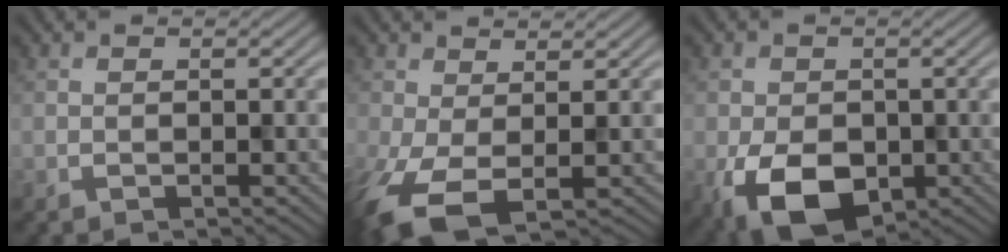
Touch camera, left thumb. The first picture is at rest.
{"total": 6.0, "force": [-1.7, 2.6, 5.1], "torque": [-0.120, -0.016, -0.026]}
{"total": 9.3, "force": [-3.7, 5.9, 6.1], "torque": [-0.122, -0.027, -0.054]}